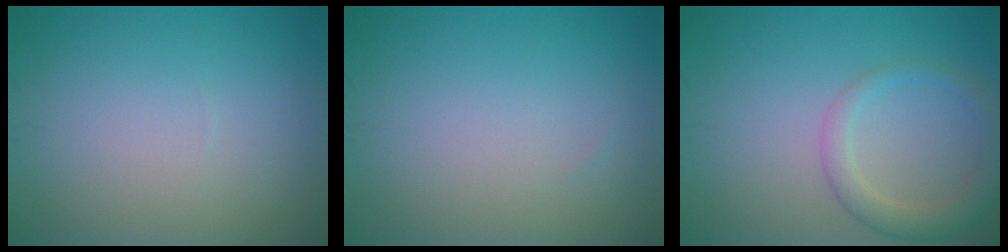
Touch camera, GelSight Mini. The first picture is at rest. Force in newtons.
{"total": 0.0}
{"total": 2.9, "press": 2.9, "slide": 0.2}